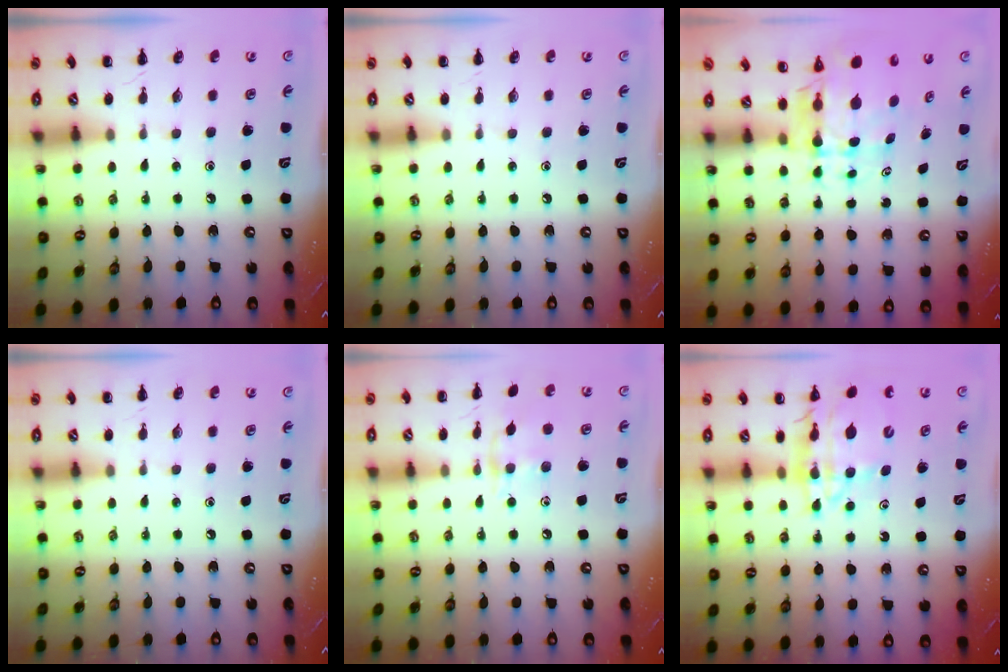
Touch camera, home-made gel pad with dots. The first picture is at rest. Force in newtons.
{"total": 0.0}
{"total": 6.7, "press": 6.5, "slide": 1.9}
{"total": 0.0}
{"total": 8.7, "press": 8.7, "slide": 0.8}
{"total": 12.7, "press": 12.2, "slide": 3.5}